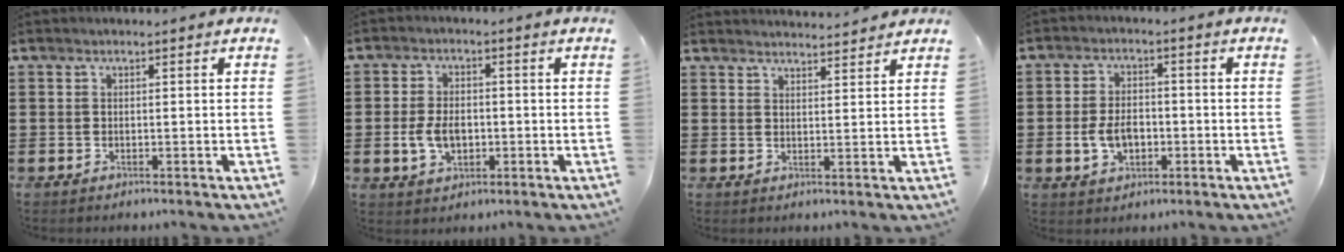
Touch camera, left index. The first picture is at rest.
{"total": 5.3, "force": [-0.9, 3.3, 4.1], "torque": [-0.088, 0.003, -0.019]}
{"total": 2.7, "force": [2.7, -0.2, 0.0], "torque": [-0.008, -0.010, 0.050]}
{"total": 5.4, "force": [-1.4, 3.3, 4.0], "torque": [-0.087, 0.004, -0.028]}